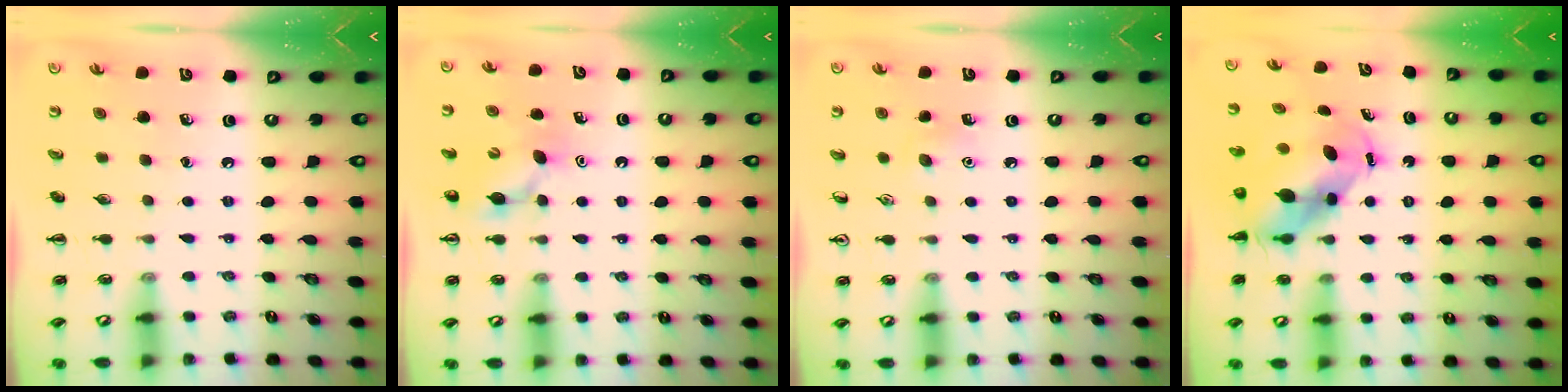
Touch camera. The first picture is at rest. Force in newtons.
{"total": 7.6, "press": 7.4, "slide": 1.5}
{"total": 5.5, "press": 5.3, "slide": 1.5}
{"total": 7.4, "press": 7.1, "slide": 1.9}